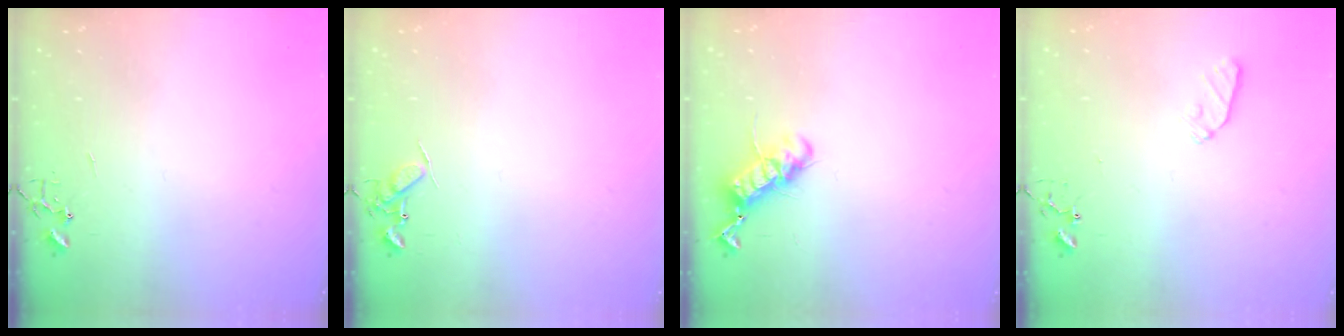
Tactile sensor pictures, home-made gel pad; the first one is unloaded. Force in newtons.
{"total": 7.2, "press": 7.2, "slide": 0.9}
{"total": 11.8, "press": 11.7, "slide": 1.4}
{"total": 5.4, "press": 5.3, "slide": 0.7}